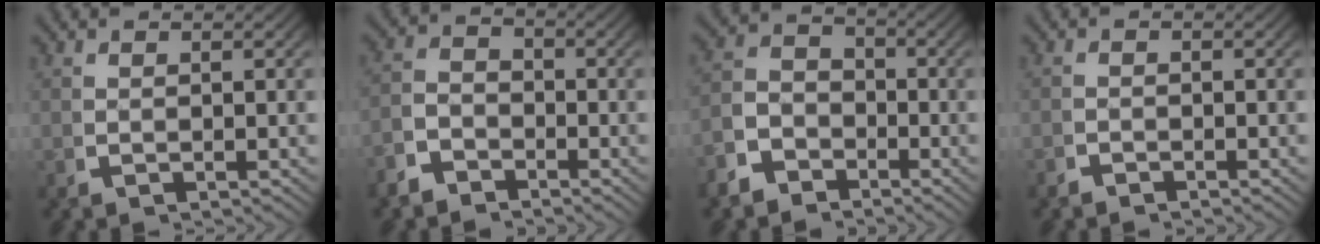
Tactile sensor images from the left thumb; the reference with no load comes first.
{"total": 3.3, "force": [-2.1, 2.1, 1.2], "torque": [-0.018, -0.016, -0.037]}
{"total": 5.4, "force": [-2.4, 4.3, 2.4], "torque": [-0.028, -0.011, -0.047]}
{"total": 1.1, "force": [-1.1, 0.2, -0.1], "torque": [0.003, -0.006, -0.022]}